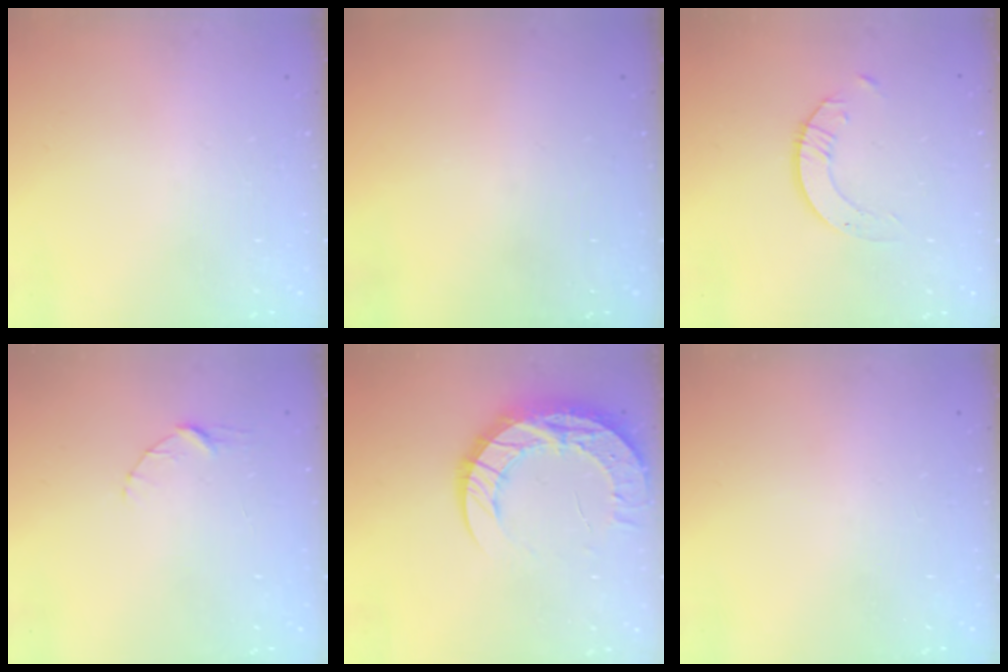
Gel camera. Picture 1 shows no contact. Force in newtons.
{"total": 0.0}
{"total": 2.3, "press": 2.3, "slide": 0.2}
{"total": 3.8, "press": 3.8, "slide": 0.4}
{"total": 15.4, "press": 15.4, "slide": 1.1}
{"total": 0.0}